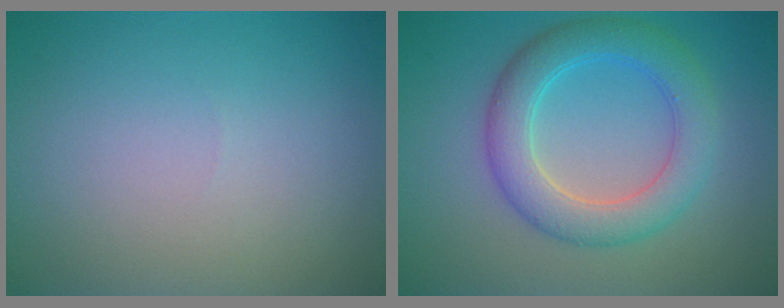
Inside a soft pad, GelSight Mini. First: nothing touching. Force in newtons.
{"total": 5.4, "press": 5.4, "slide": 0.1}